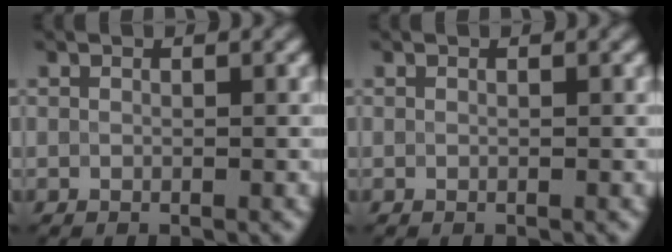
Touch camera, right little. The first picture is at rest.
{"total": 0.0}